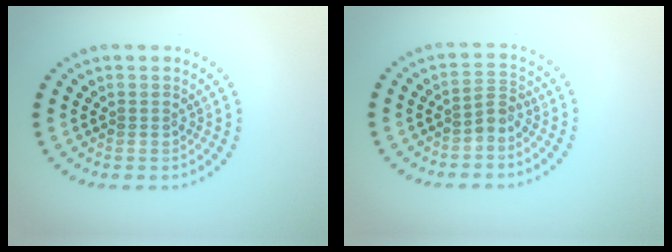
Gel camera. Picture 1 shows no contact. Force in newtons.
{"total": 1.5, "press": 1.2, "slide": 0.9}